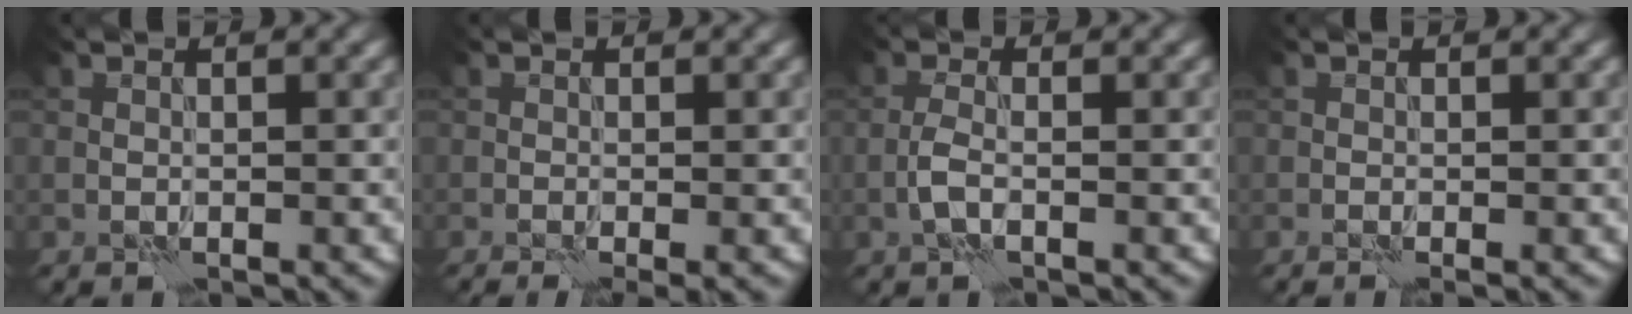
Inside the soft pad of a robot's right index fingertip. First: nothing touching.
{"total": 2.2, "force": [-0.9, 0.6, 1.9], "torque": [-0.026, -0.006, -0.013]}
{"total": 1.8, "force": [-0.7, 0.6, 1.6], "torque": [-0.035, 0.005, -0.019]}
{"total": 0.9, "force": [-0.3, 0.1, 0.8], "torque": [-0.013, -0.005, -0.008]}